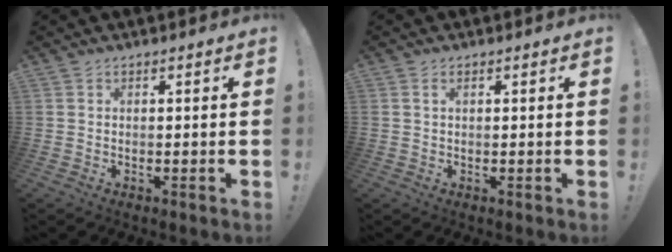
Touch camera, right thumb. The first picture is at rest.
{"total": 1.0, "force": [0.4, 0.4, 0.8], "torque": [-0.019, 0.003, 0.007]}